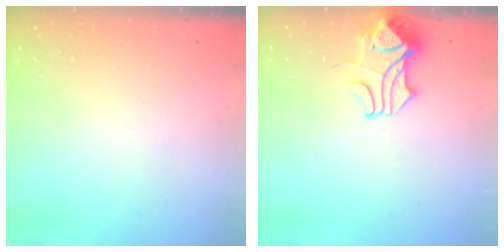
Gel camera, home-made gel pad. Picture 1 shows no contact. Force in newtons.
{"total": 1.8, "press": 1.6, "slide": 0.7}